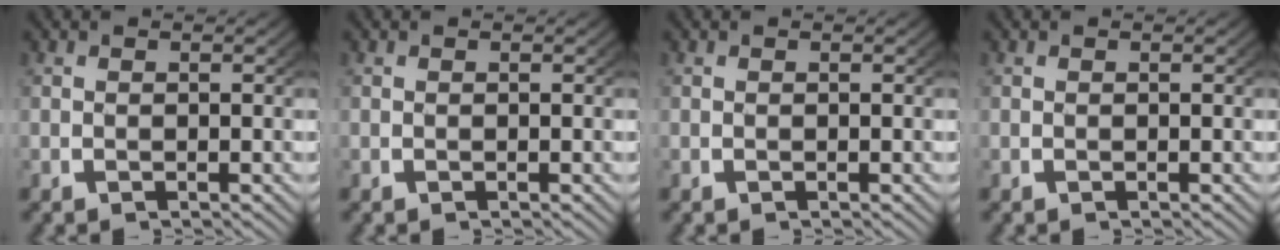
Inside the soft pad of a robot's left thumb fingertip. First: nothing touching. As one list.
[{"total": 0.0}, {"total": 0.0}, {"total": 0.0}]